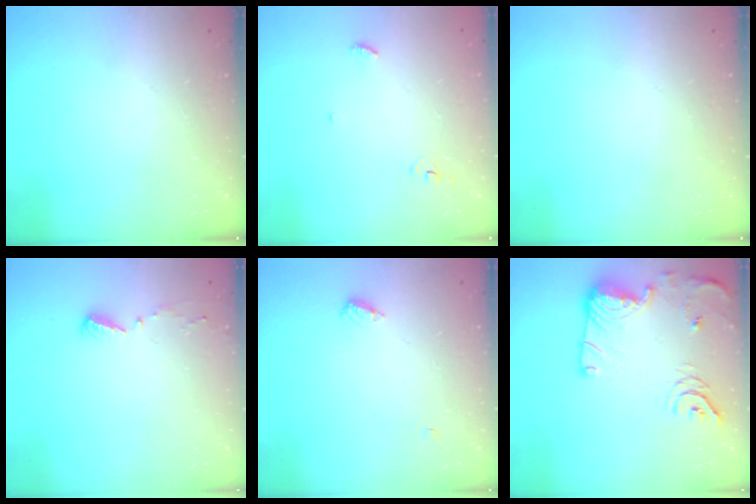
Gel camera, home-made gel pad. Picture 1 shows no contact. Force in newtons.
{"total": 3.1, "press": 3.1, "slide": 0.2}
{"total": 0.0}
{"total": 4.0, "press": 4.0, "slide": 0.4}
{"total": 4.5, "press": 4.5, "slide": 0.4}
{"total": 16.1, "press": 15.5, "slide": 4.2}